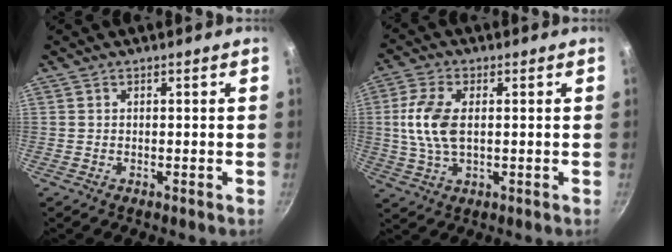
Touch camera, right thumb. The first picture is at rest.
{"total": 9.2, "force": [0.8, 5.0, 7.7], "torque": [-0.160, 0.005, 0.013]}